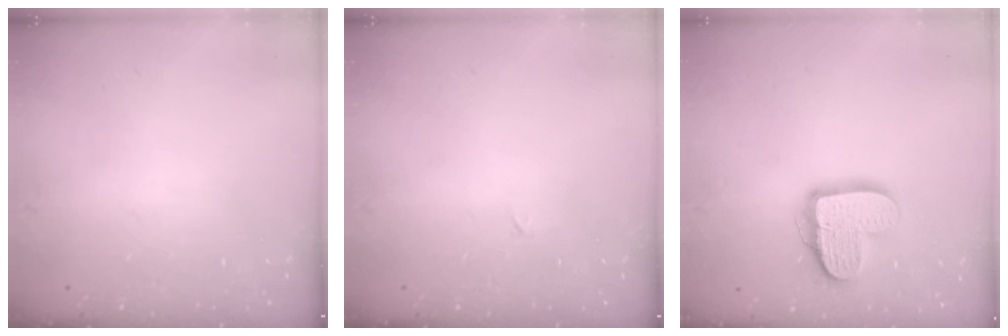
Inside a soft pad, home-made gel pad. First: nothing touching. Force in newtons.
{"total": 0.0}
{"total": 14.1, "press": 14.0, "slide": 1.0}